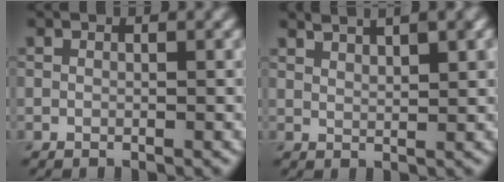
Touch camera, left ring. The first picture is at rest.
{"total": 3.9, "force": [2.7, 1.2, 2.6], "torque": [-0.016, 0.013, 0.024]}